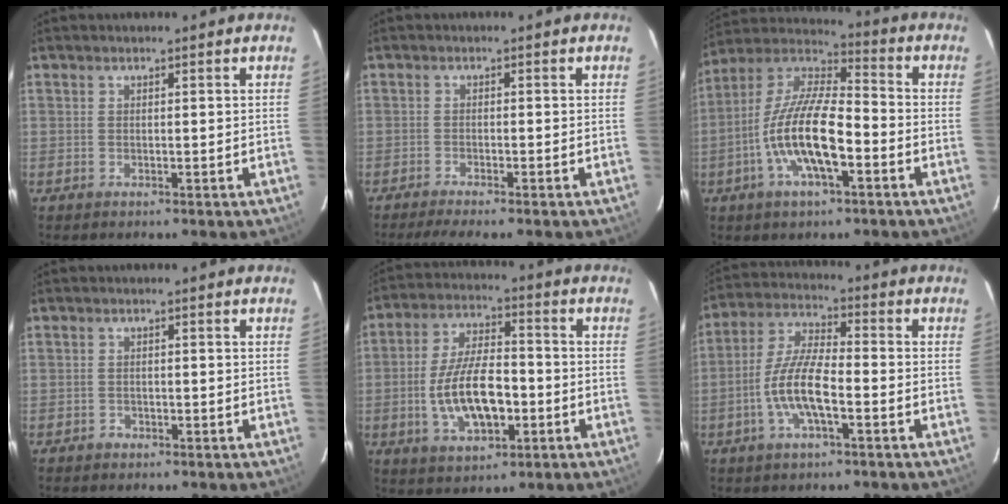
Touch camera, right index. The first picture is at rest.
{"total": 4.3, "force": [-3.8, -0.5, 2.1], "torque": [-0.049, -0.009, -0.061]}
{"total": 15.4, "force": [-5.3, 4.9, 13.6], "torque": [-0.271, -0.003, -0.103]}
{"total": 1.0, "force": [-0.7, 0.7, -0.1], "torque": [0.002, 0.006, -0.010]}
{"total": 13.1, "force": [-3.1, 5.9, 11.3], "torque": [-0.224, 0.004, -0.045]}
{"total": 9.9, "force": [-3.5, 2.7, 8.8], "torque": [-0.185, 0.005, -0.068]}